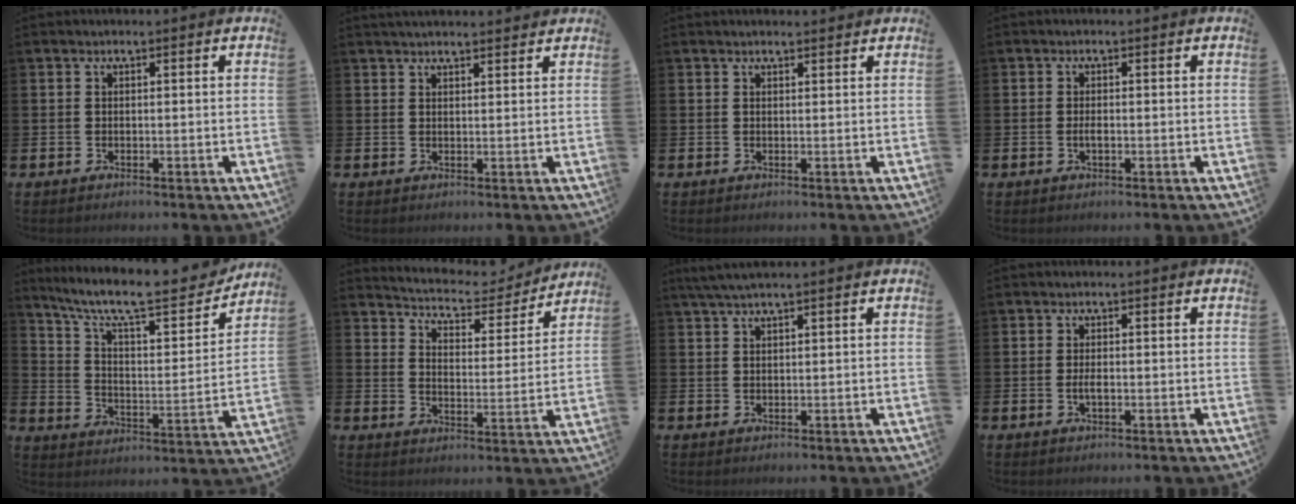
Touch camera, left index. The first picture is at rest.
{"total": 2.3, "force": [2.2, 0.2, 0.3], "torque": [0.001, -0.012, 0.038]}
{"total": 0.8, "force": [0.7, 0.1, 0.1], "torque": [0.005, -0.001, 0.012]}
{"total": 1.2, "force": [-0.3, 0.5, 1.1], "torque": [-0.016, 0.000, -0.007]}
{"total": 11.0, "force": [9.4, 2.2, 5.3], "torque": [-0.125, -0.065, 0.156]}
{"total": 5.3, "force": [5.1, 1.4, 0.6], "torque": [-0.038, -0.043, 0.083]}
{"total": 2.2, "force": [1.7, 0.1, 1.4], "torque": [-0.038, 0.006, 0.033]}
{"total": 1.6, "force": [-0.2, 0.6, 1.5], "torque": [-0.024, -0.002, -0.006]}